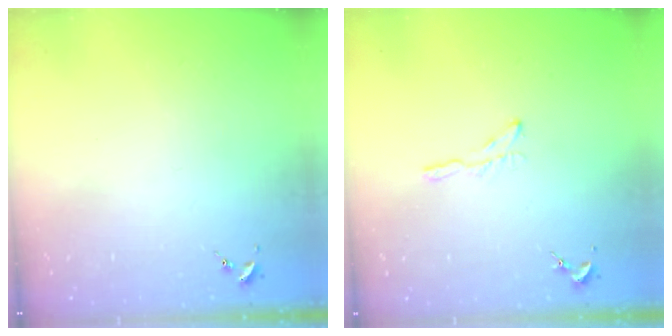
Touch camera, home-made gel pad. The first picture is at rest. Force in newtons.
{"total": 4.2, "press": 4.2, "slide": 0.5}